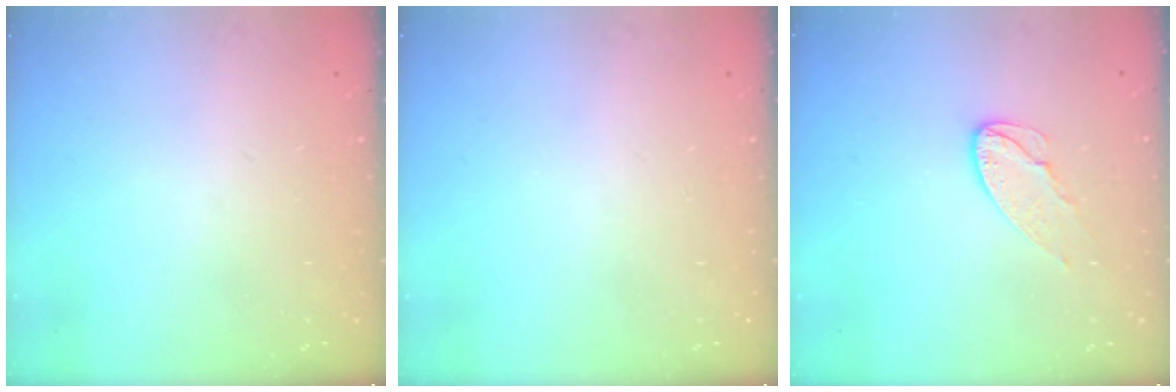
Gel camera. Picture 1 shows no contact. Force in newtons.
{"total": 0.0}
{"total": 7.6, "press": 7.6, "slide": 0.2}